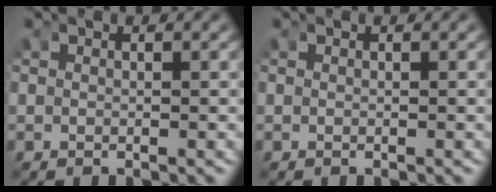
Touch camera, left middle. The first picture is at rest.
{"total": 0.0}